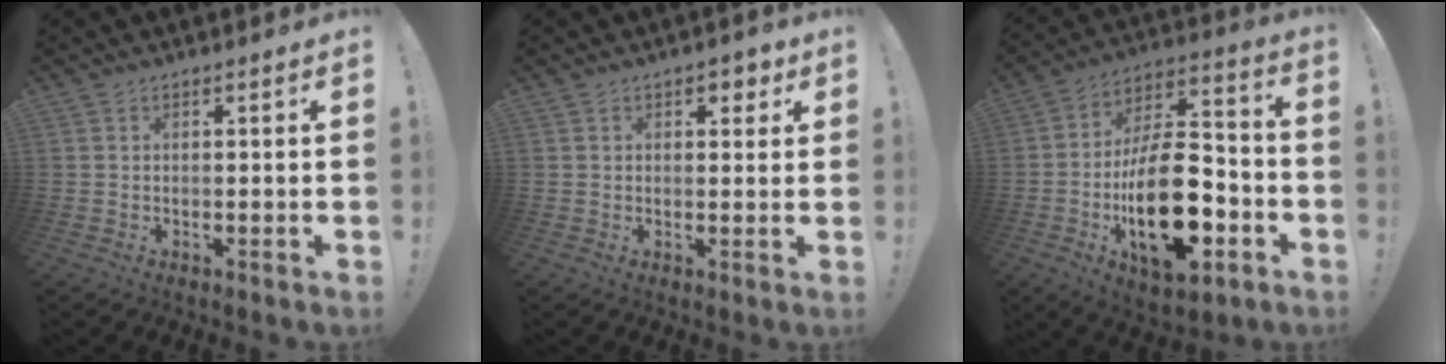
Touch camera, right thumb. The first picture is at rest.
{"total": 3.3, "force": [1.5, 2.3, 1.8], "torque": [-0.002, -0.006, 0.019]}
{"total": 26.0, "force": [-7.4, 13.4, 21.1], "torque": [-0.361, 0.048, -0.110]}